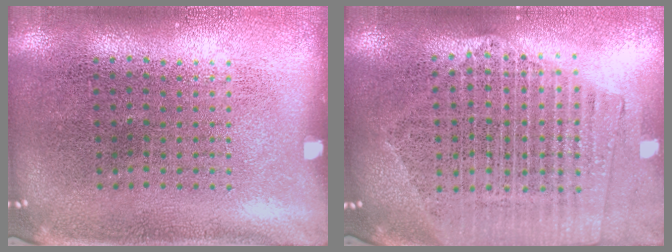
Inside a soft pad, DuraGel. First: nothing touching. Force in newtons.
{"total": 2.1, "press": 1.9, "slide": 0.9}